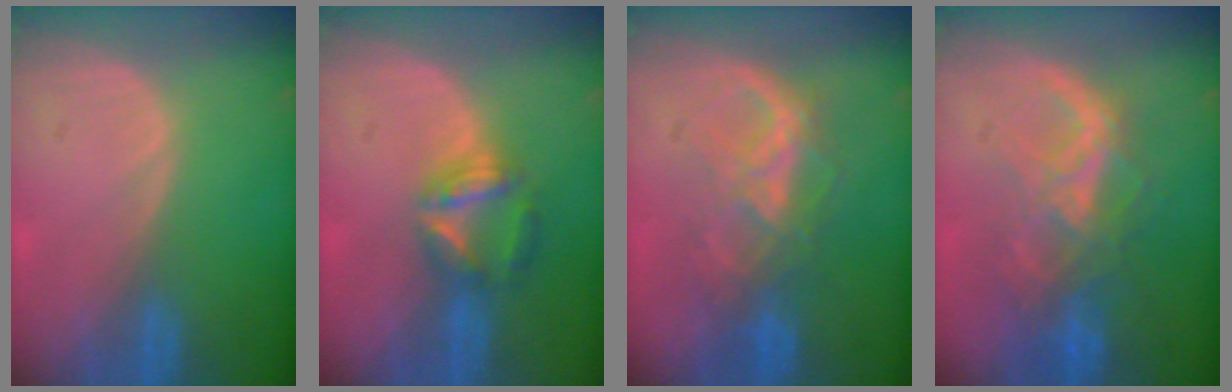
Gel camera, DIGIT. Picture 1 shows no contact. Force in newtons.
{"total": 5.8, "press": 5.4, "slide": 2.3}
{"total": 6.7, "press": 6.7, "slide": 0.4}
{"total": 8.9, "press": 7.6, "slide": 4.7}